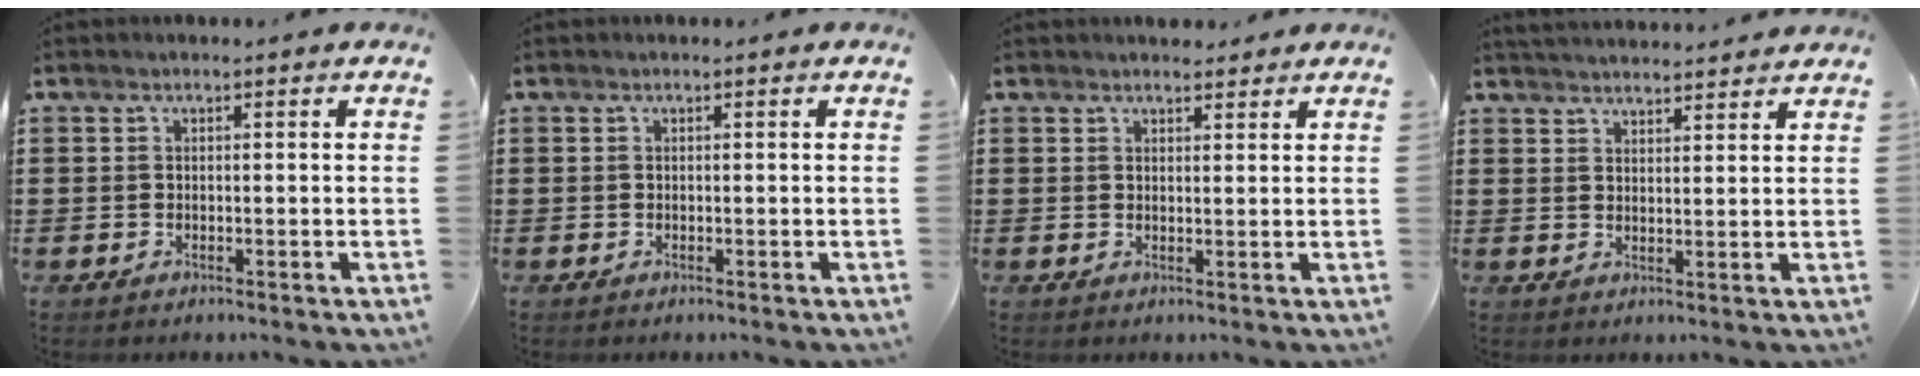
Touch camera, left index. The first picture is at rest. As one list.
[{"total": 0.0}, {"total": 2.2, "force": [2.1, 0.5, 0.3], "torque": [-0.011, 0.000, 0.042]}, {"total": 3.0, "force": [3.0, -0.2, 0.2], "torque": [-0.011, -0.009, 0.055]}]